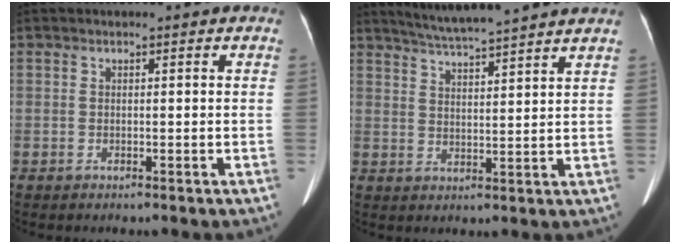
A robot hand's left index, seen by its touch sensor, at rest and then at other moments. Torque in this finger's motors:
{"motor_torque": [0.77, -1.37, 0.04, 0.08]}